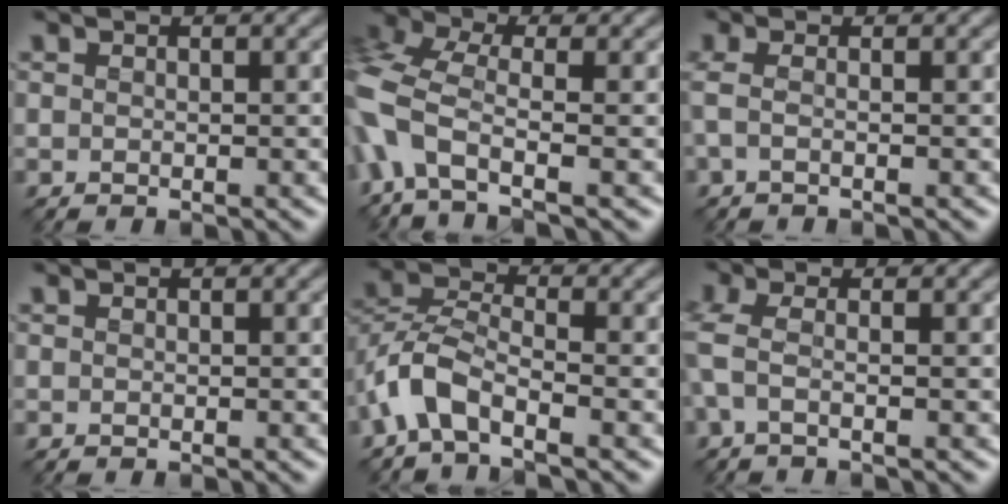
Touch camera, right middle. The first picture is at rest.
{"total": 8.7, "force": [-3.1, 4.8, 6.7], "torque": [-0.193, -0.006, -0.073]}
{"total": 1.3, "force": [-0.4, 0.2, 1.2], "torque": [-0.028, 0.003, -0.013]}
{"total": 0.0}
{"total": 4.5, "force": [-3.0, 1.6, 2.9], "torque": [-0.063, 0.008, -0.073]}
{"total": 2.2, "force": [-0.7, 0.6, 2.0], "torque": [-0.056, 0.000, -0.025]}